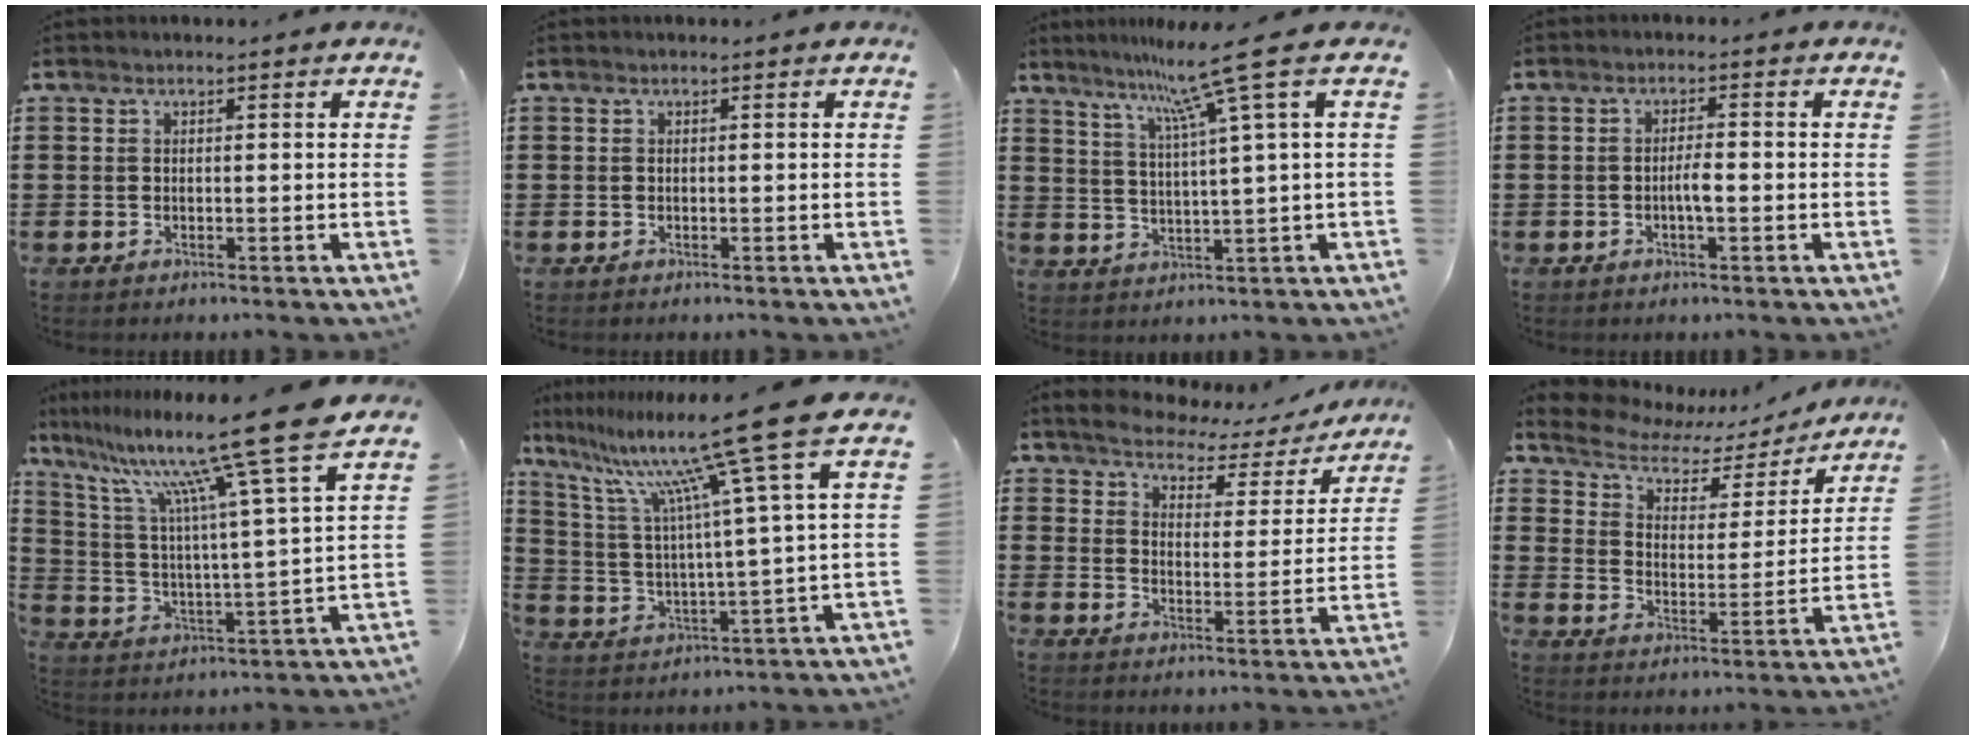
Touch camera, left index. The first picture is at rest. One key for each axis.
{"total": 0.0}
{"total": 9.6, "fx": 5.4, "fy": -1.5, "fz": 7.8, "tx": -0.157, "ty": -0.014, "tz": 0.082}
{"total": 2.7, "fx": -0.7, "fy": 0.6, "fz": 2.5, "tx": -0.046, "ty": 0.004, "tz": -0.013}
{"total": 14.2, "fx": 10.9, "fy": -0.6, "fz": 9.1, "tx": -0.189, "ty": -0.073, "tz": 0.167}
{"total": 15.7, "fx": 10.6, "fy": -0.9, "fz": 11.6, "tx": -0.241, "ty": -0.058, "tz": 0.160}
{"total": 3.5, "fx": 3.4, "fy": 0.7, "fz": 0.6, "tx": -0.037, "ty": -0.027, "tz": 0.050}
{"total": 5.8, "fx": 5.0, "fy": 2.3, "fz": 1.8, "tx": -0.067, "ty": -0.031, "tz": 0.081}